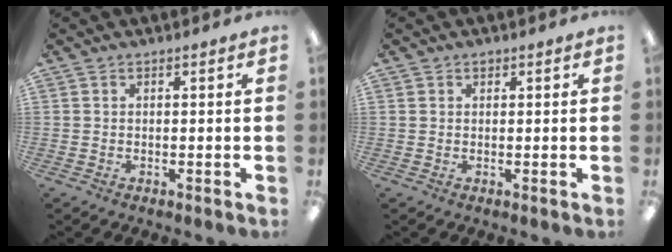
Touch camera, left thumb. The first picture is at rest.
{"total": 0.9, "force": [0.6, 0.7, 0.1], "torque": [0.004, -0.001, 0.009]}